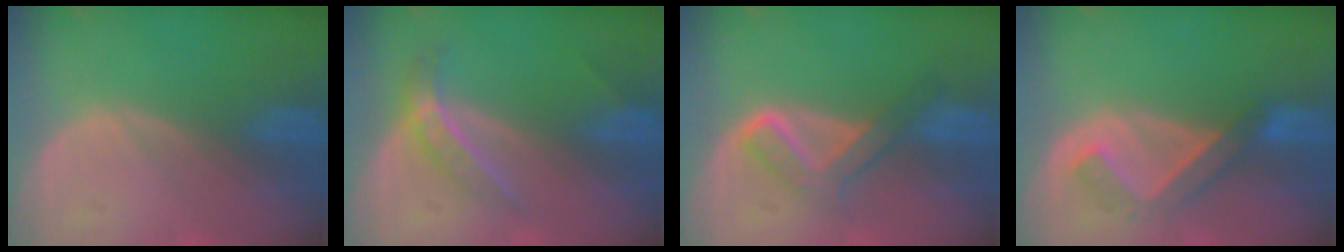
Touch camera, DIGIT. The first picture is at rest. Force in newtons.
{"total": 4.5, "press": 4.0, "slide": 2.2}
{"total": 5.1, "press": 5.0, "slide": 0.7}
{"total": 5.0, "press": 4.9, "slide": 1.0}